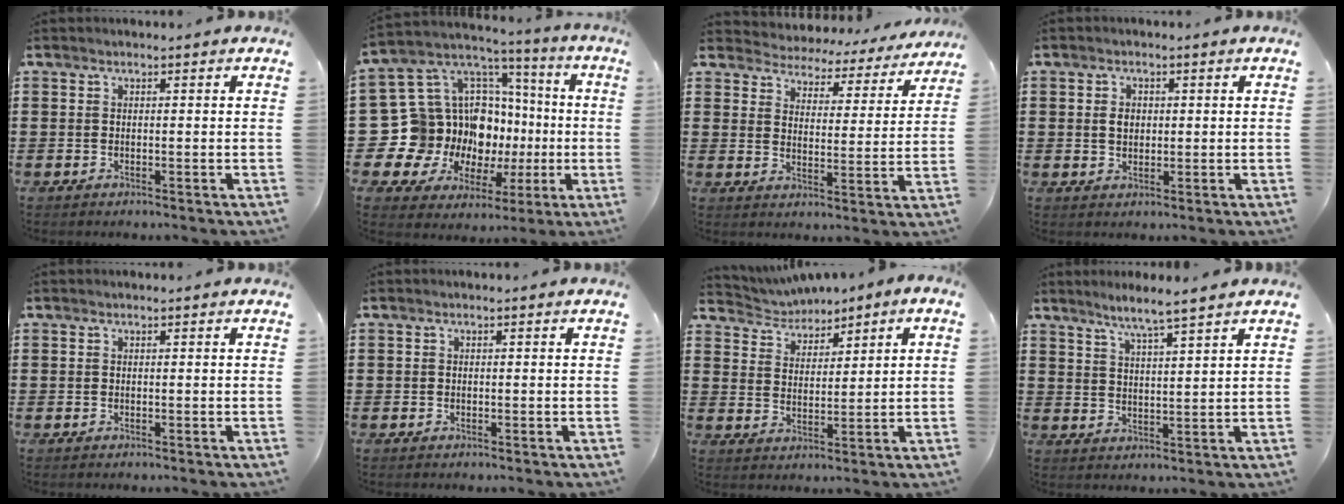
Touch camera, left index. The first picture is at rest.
{"total": 17.0, "force": [-2.2, 15.6, 6.3], "torque": [-0.151, -0.054, 0.001]}
{"total": 3.7, "force": [3.6, 0.5, -0.4], "torque": [-0.018, -0.033, 0.056]}
{"total": 2.4, "force": [0.4, 1.7, 1.6], "torque": [-0.028, 0.006, 0.004]}
{"total": 0.0}
{"total": 0.5, "force": [-0.2, 0.4, 0.0], "torque": [-0.002, 0.003, -0.006]}
{"total": 3.1, "force": [2.6, 1.7, 0.0], "torque": [-0.021, -0.010, 0.043]}
{"total": 4.6, "force": [4.0, -0.8, 2.1], "torque": [-0.054, -0.014, 0.069]}